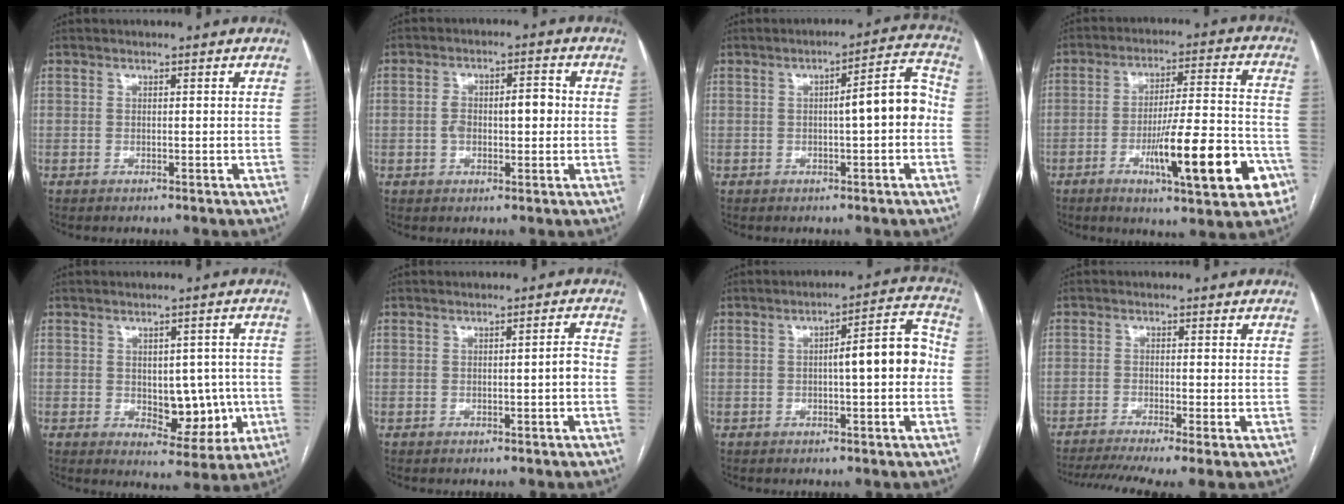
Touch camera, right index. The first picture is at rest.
{"total": 6.4, "force": [-0.1, 3.0, 5.7], "torque": [-0.103, 0.023, 0.001]}
{"total": 7.3, "force": [-0.5, 1.2, 7.2], "torque": [-0.093, 0.030, -0.009]}
{"total": 17.1, "force": [-6.8, 2.5, 15.4], "torque": [-0.213, 0.009, -0.092]}
{"total": 7.9, "force": [-0.8, 4.5, 6.4], "torque": [-0.068, 0.006, 0.003]}
{"total": 1.9, "force": [-0.5, 0.0, 1.8], "torque": [-0.021, 0.003, -0.009]}
{"total": 8.3, "force": [-0.4, 1.6, 8.1], "torque": [-0.105, 0.032, -0.007]}
{"total": 9.2, "force": [-6.8, 0.4, 6.2], "torque": [-0.099, -0.010, -0.108]}